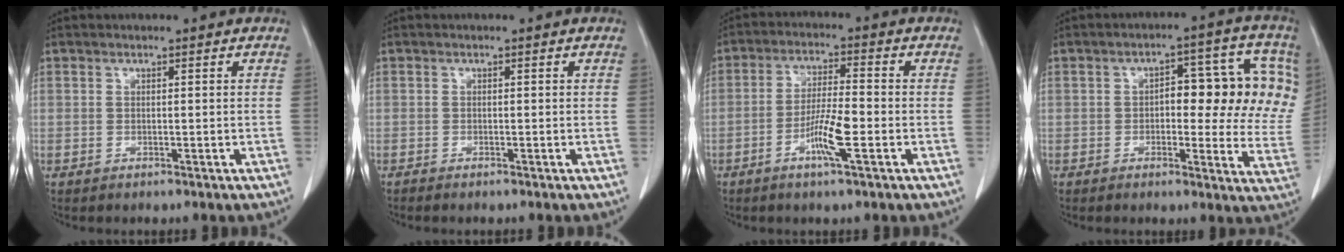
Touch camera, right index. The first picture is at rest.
{"total": 0.6, "force": [-0.5, 0.1, 0.3], "torque": [-0.009, -0.002, -0.011]}
{"total": 7.0, "force": [-2.7, 0.3, 6.5], "torque": [-0.125, -0.004, -0.051]}
{"total": 15.3, "force": [2.3, 6.2, 13.8], "torque": [-0.160, 0.024, 0.025]}